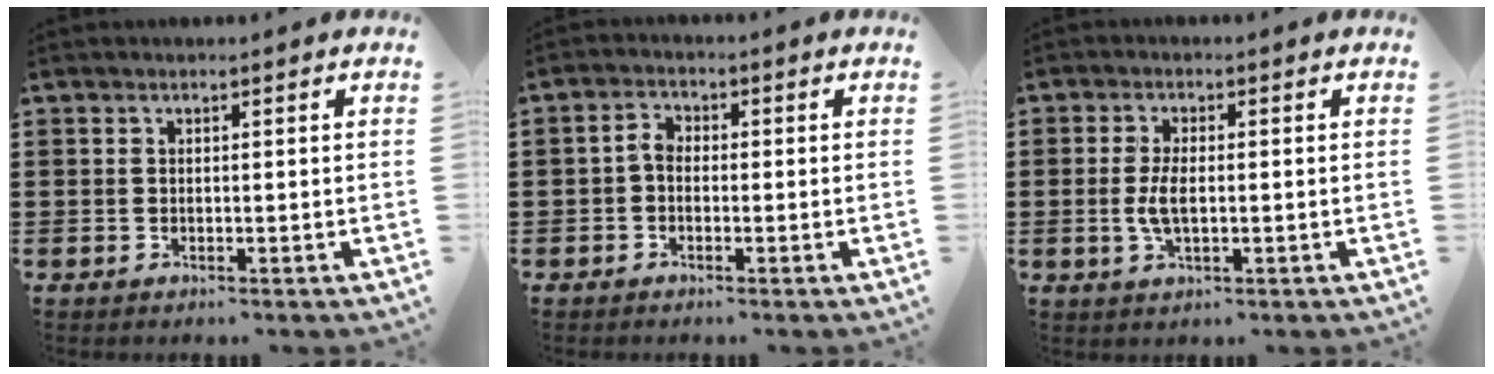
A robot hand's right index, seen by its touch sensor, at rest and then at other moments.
{"total": 2.4, "force": [-0.6, 1.6, 1.8], "torque": [-0.043, 0.004, -0.015]}
{"total": 4.2, "force": [-0.4, 1.7, 3.8], "torque": [-0.091, -0.004, -0.014]}